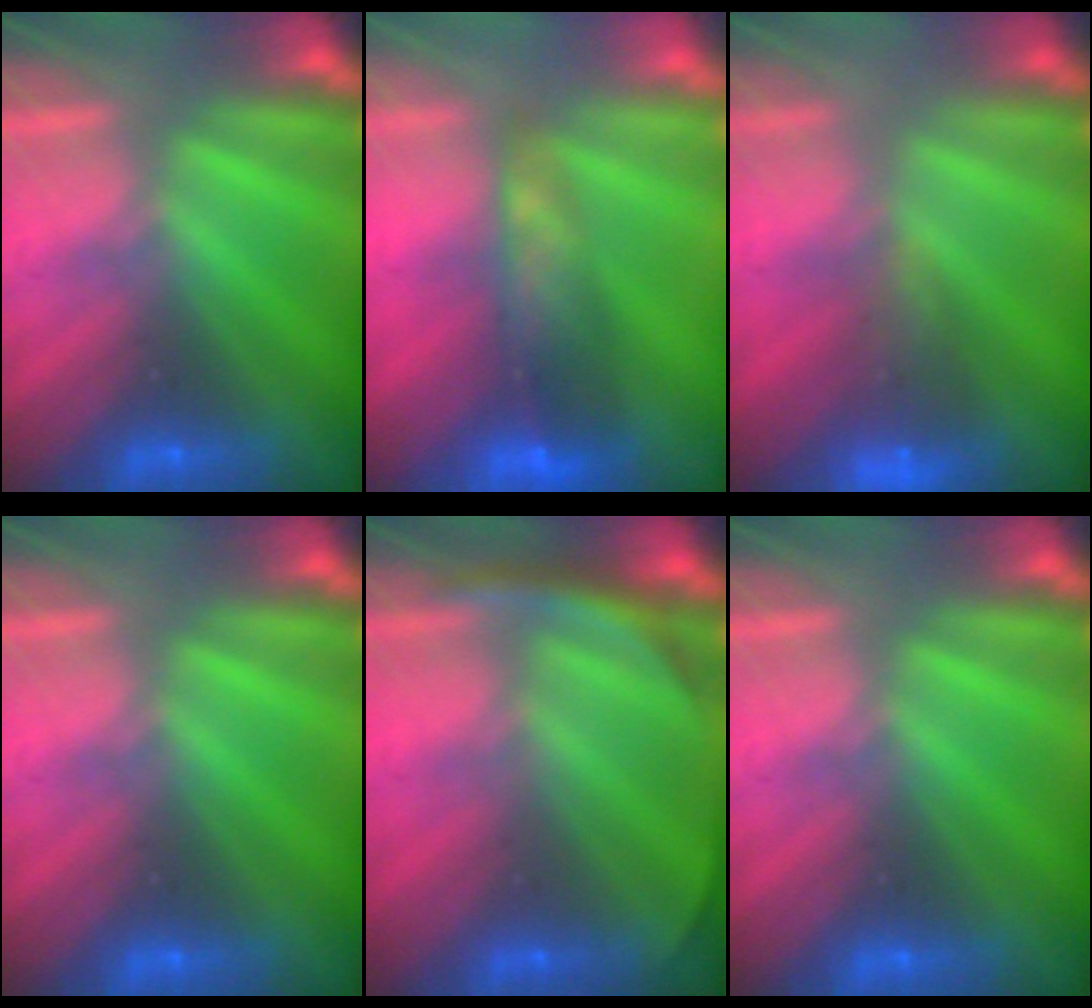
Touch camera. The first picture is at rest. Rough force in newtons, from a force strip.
{"total": 8.6}
{"total": 8.5}
{"total": 0.0}
{"total": 3.5}
{"total": 0.0}